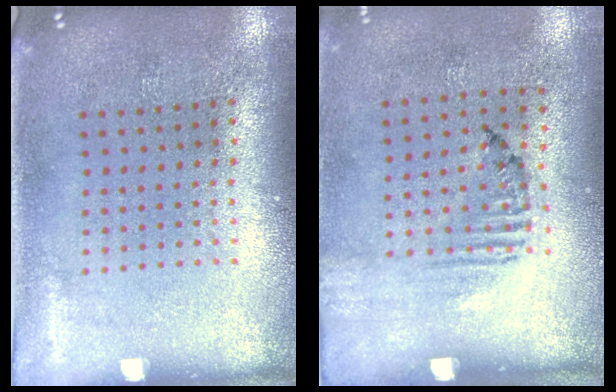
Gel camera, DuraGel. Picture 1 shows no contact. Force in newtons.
{"total": 1.6, "press": 1.0, "slide": 1.3}